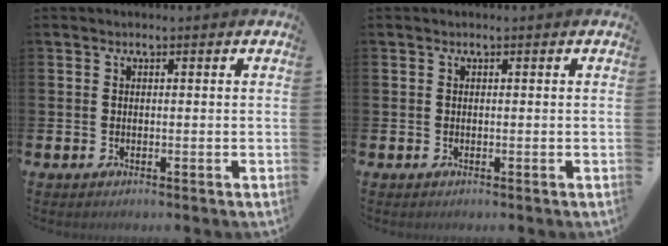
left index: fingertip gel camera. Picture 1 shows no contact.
{"total": 0.0}